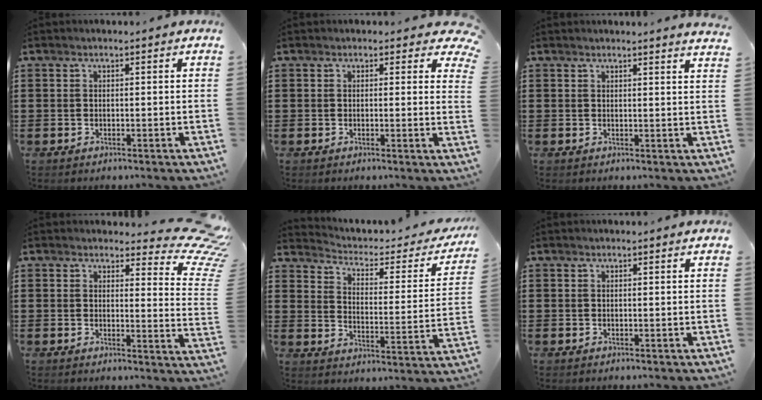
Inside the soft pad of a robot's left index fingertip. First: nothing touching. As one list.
[{"total": 1.6, "force": [1.1, 0.8, 0.8], "torque": [-0.012, 0.002, 0.019]}, {"total": 1.7, "force": [1.6, -0.3, 0.4], "torque": [-0.001, -0.005, 0.029]}, {"total": 5.8, "force": [4.5, 1.7, 3.3], "torque": [-0.043, -0.032, 0.073]}, {"total": 2.1, "force": [1.6, 0.9, 1.1], "torque": [-0.038, -0.020, 0.016]}, {"total": 0.0}]